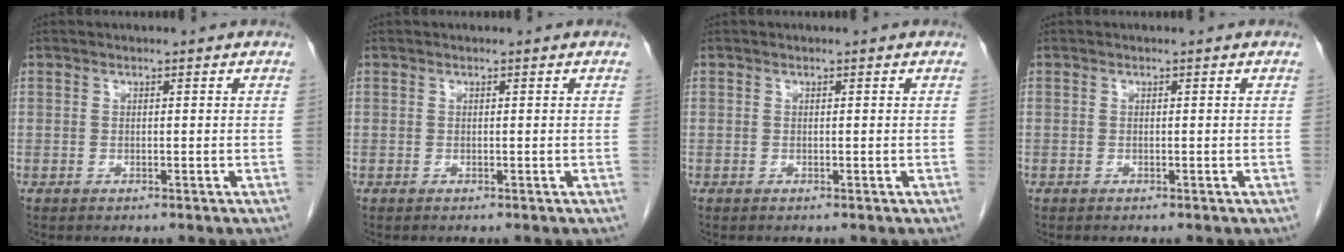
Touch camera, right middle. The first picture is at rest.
{"total": 0.0}
{"total": 0.0}
{"total": 0.0}